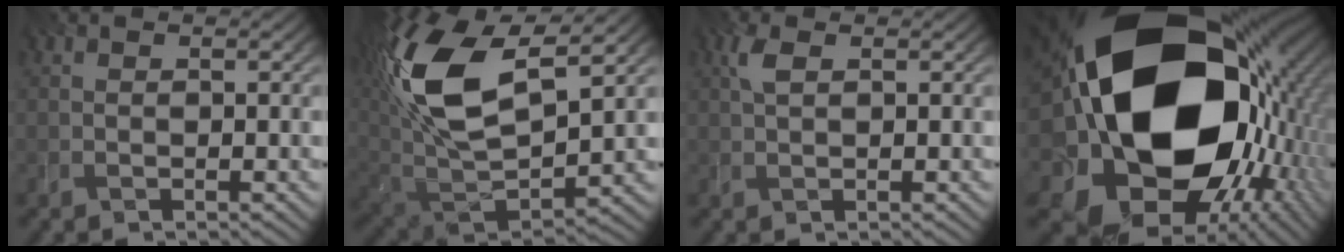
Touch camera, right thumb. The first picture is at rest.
{"total": 17.1, "force": [6.7, 8.6, 13.3], "torque": [-0.308, 0.014, 0.130]}
{"total": 2.1, "force": [0.8, 0.8, 1.7], "torque": [-0.045, 0.006, 0.016]}
{"total": 25.0, "force": [2.2, 18.6, 16.6], "torque": [-0.342, -0.066, 0.062]}